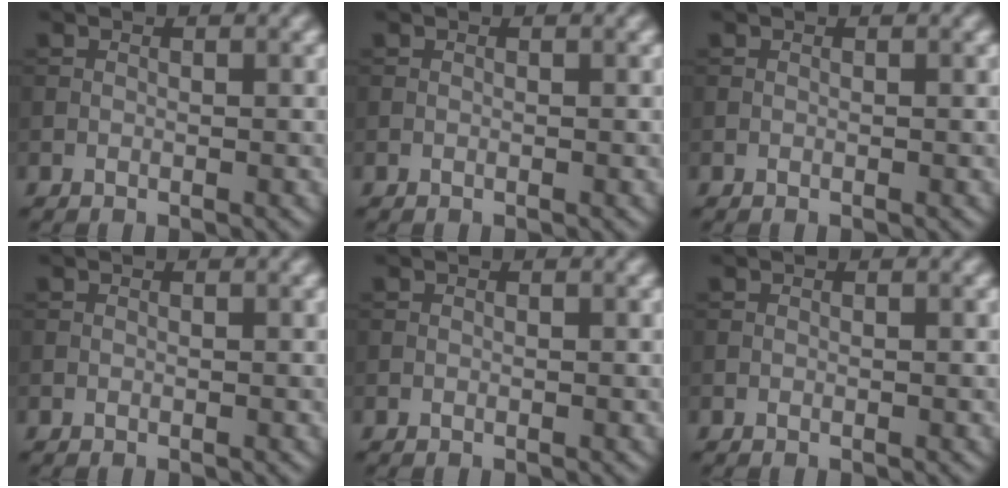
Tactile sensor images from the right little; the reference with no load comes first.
{"total": 0.0}
{"total": 0.0}
{"total": 0.0}
{"total": 0.0}
{"total": 0.0}